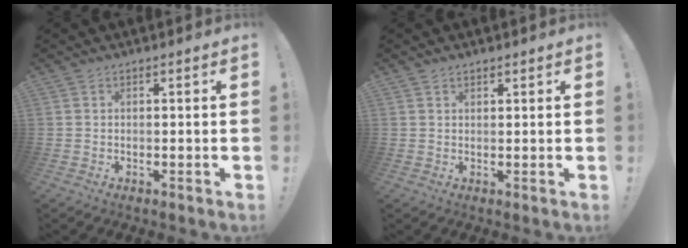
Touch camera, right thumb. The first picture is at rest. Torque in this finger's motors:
{"motor_torque": [-0.19, -0.25, 0.05, -0.01, 0.05]}